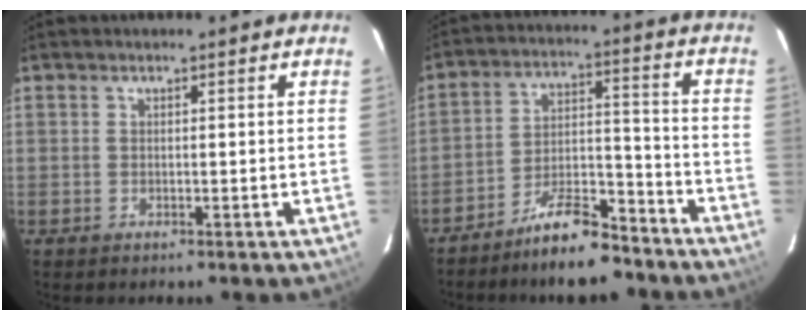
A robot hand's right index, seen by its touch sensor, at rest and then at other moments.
{"total": 12.1, "force": [-10.1, 3.3, 5.8], "torque": [-0.108, 0.028, -0.163]}